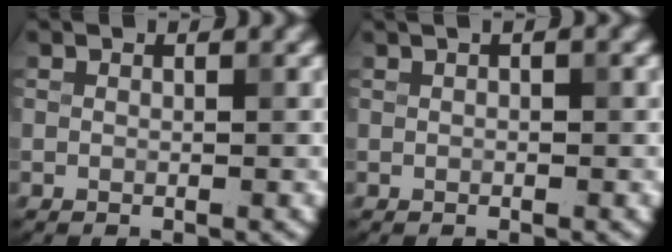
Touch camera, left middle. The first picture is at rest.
{"total": 1.8, "force": [0.9, 0.8, 1.3], "torque": [-0.007, 0.005, -0.005]}